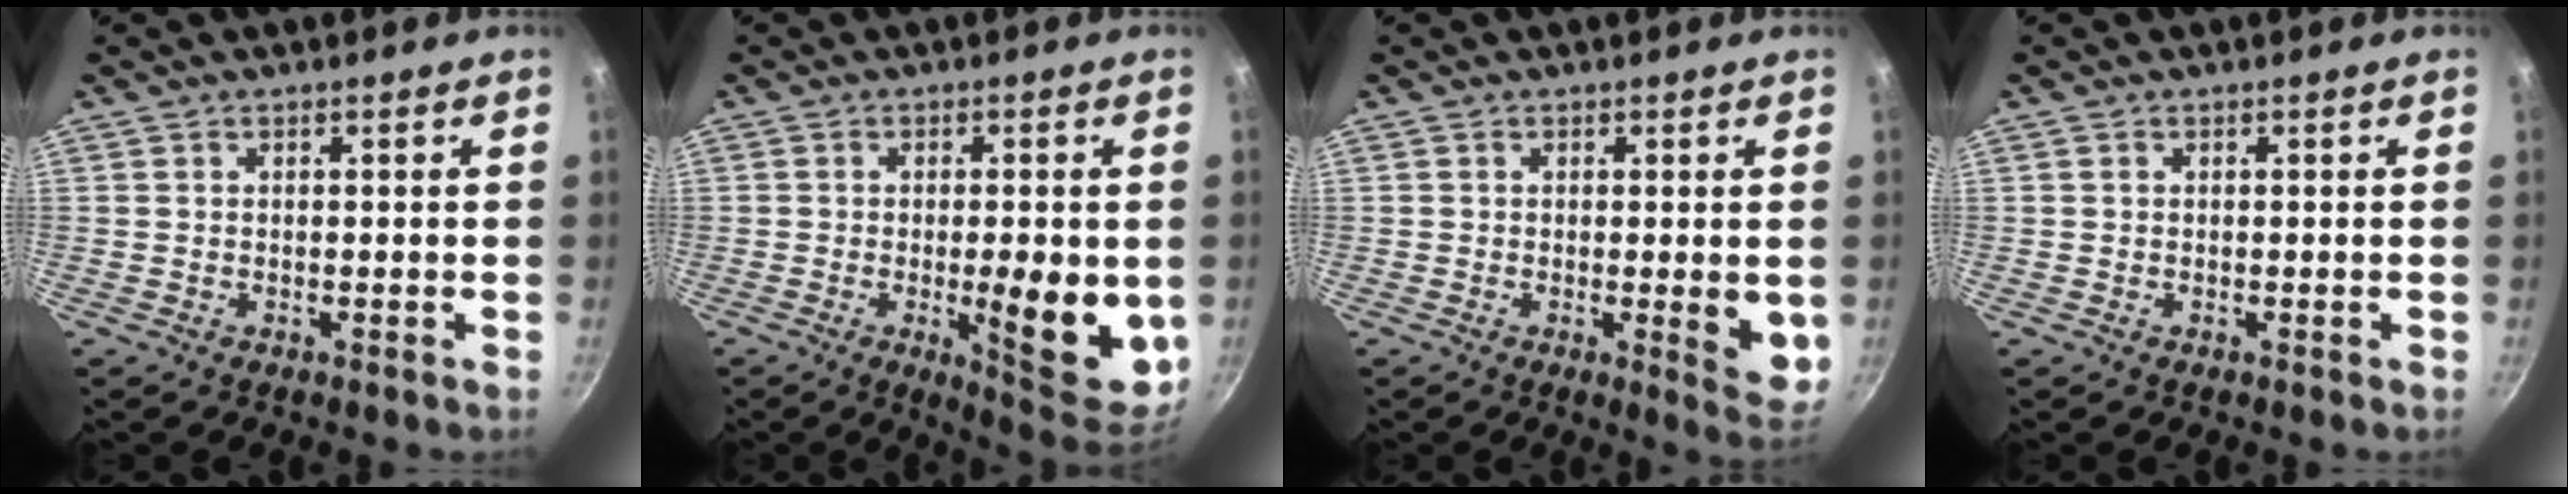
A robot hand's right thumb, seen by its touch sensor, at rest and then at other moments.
{"total": 13.8, "force": [-2.1, 4.5, 12.9], "torque": [-0.149, -0.011, -0.021]}
{"total": 4.9, "force": [0.7, 2.5, 4.1], "torque": [-0.047, -0.011, 0.010]}
{"total": 0.0}